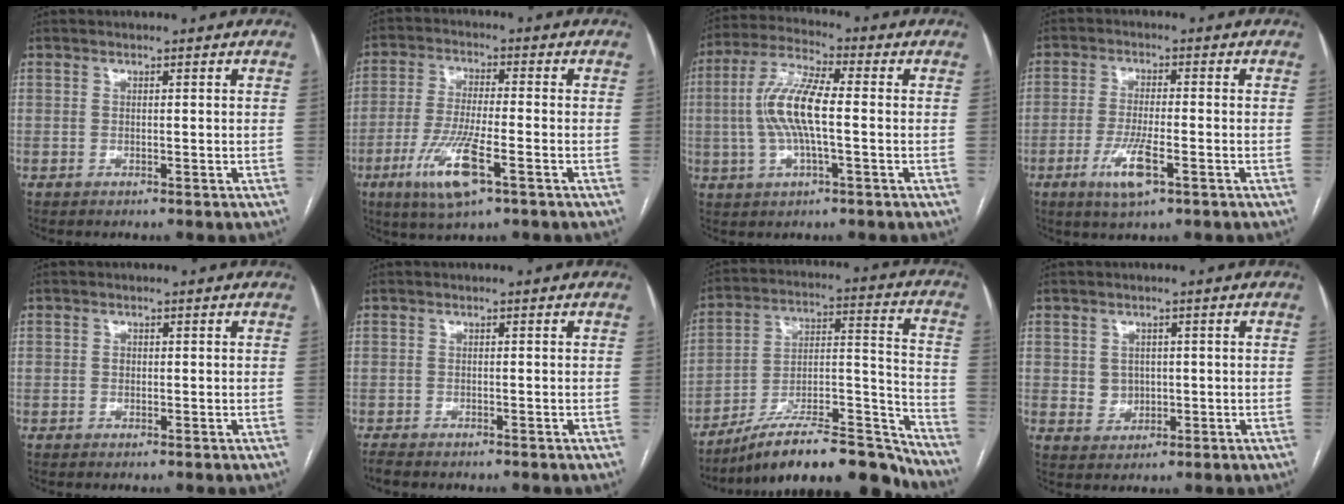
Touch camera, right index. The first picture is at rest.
{"total": 10.5, "force": [-4.7, 1.6, 9.2], "torque": [-0.189, -0.020, -0.083]}
{"total": 10.5, "force": [-0.4, 2.2, 10.2], "torque": [-0.216, 0.011, -0.012]}
{"total": 6.8, "force": [-3.0, 1.2, 6.0], "torque": [-0.120, -0.012, -0.051]}
{"total": 1.2, "force": [0.0, 1.0, 0.6], "torque": [-0.014, 0.009, 0.002]}
{"total": 2.2, "force": [-2.0, 0.5, 0.8], "torque": [-0.019, -0.006, -0.029]}
{"total": 22.2, "force": [-19.1, 3.4, 10.8], "torque": [-0.130, 0.037, -0.310]}
{"total": 3.4, "force": [0.3, 3.1, 1.2], "torque": [-0.015, 0.006, 0.013]}